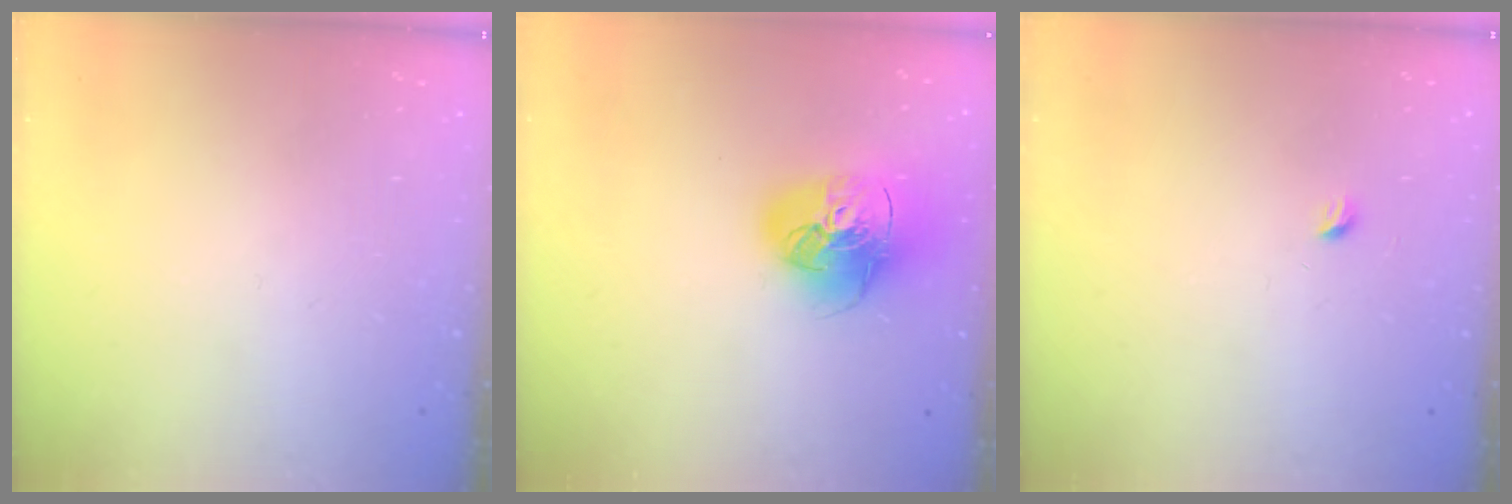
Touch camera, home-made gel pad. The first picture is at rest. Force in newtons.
{"total": 17.7, "press": 17.5, "slide": 2.2}
{"total": 2.9, "press": 2.9, "slide": 0.4}